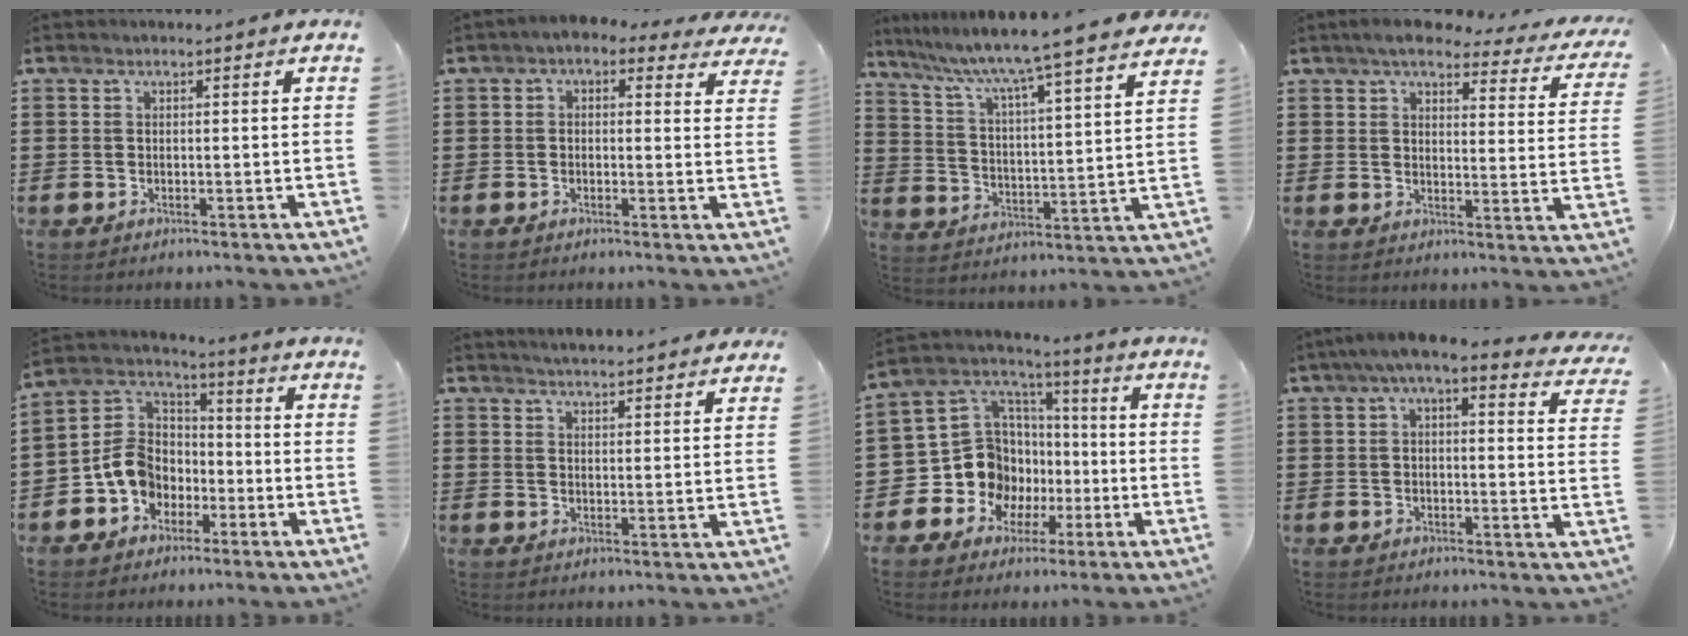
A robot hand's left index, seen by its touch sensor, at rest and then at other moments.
{"total": 1.7, "force": [0.6, 1.0, 1.3], "torque": [-0.030, 0.004, 0.006]}
{"total": 6.9, "force": [6.0, -1.2, 3.1], "torque": [-0.085, -0.054, 0.091]}
{"total": 5.8, "force": [5.0, 1.2, 2.8], "torque": [-0.066, -0.021, 0.085]}
{"total": 8.4, "force": [-3.0, 6.9, 3.6], "torque": [-0.116, 0.013, -0.066]}
{"total": 2.5, "force": [2.5, -0.3, 0.0], "torque": [-0.006, -0.008, 0.047]}
{"total": 11.9, "force": [-2.4, 10.8, 4.3], "torque": [-0.139, -0.006, -0.035]}
{"total": 5.7, "force": [4.3, 0.7, 3.7], "torque": [-0.085, -0.010, 0.075]}